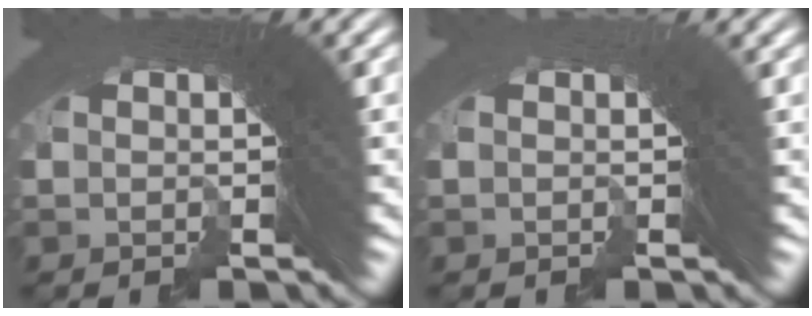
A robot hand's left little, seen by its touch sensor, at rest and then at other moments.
{"total": 0.0}